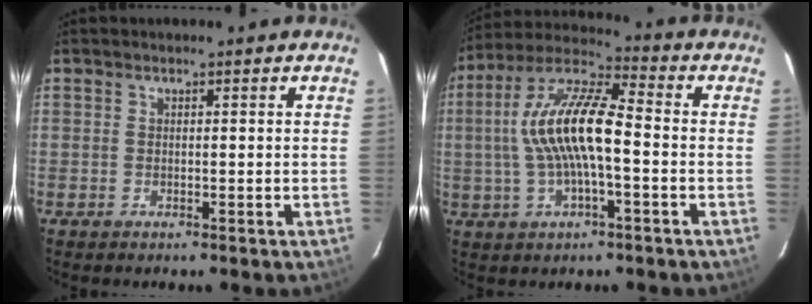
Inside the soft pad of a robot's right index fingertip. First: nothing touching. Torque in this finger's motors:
{"motor_torque": [0.62, -0.08, 1.05, 0.21]}